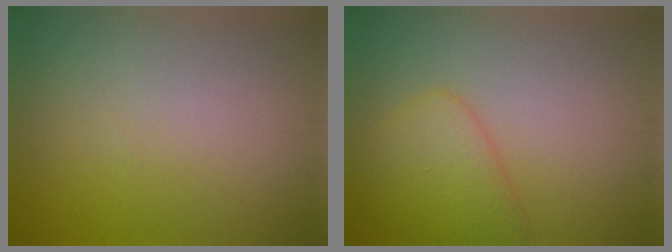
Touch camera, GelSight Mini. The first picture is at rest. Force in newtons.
{"total": 3.6, "press": 3.6, "slide": 0.2}